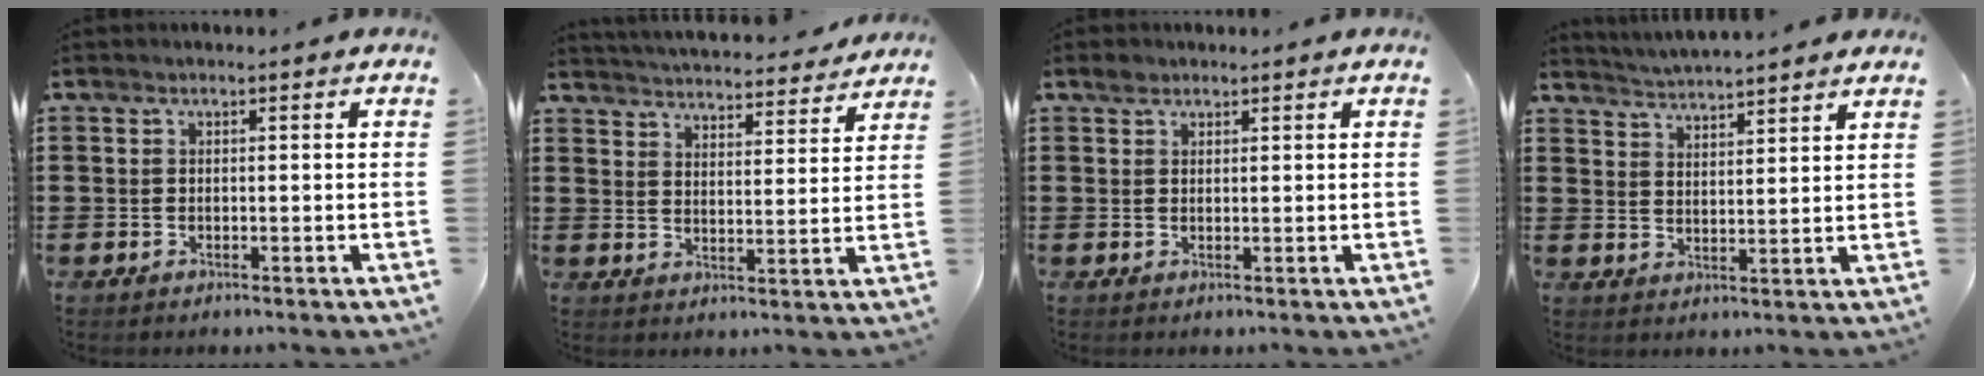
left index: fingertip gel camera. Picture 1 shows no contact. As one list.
[{"total": 4.2, "force": [4.2, -0.4, 0.0], "torque": [-0.021, -0.034, 0.071]}, {"total": 1.2, "force": [1.0, 0.6, 0.3], "torque": [-0.007, 0.003, 0.020]}, {"total": 3.7, "force": [3.6, -0.6, -0.2], "torque": [-0.010, -0.020, 0.063]}]